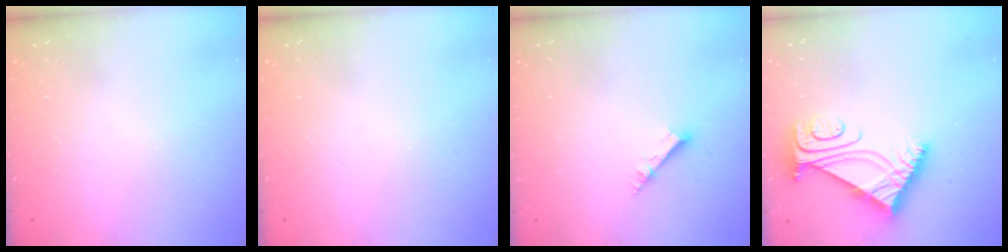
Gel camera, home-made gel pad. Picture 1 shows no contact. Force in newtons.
{"total": 0.0}
{"total": 2.6, "press": 2.5, "slide": 0.2}
{"total": 8.1, "press": 8.1, "slide": 1.0}